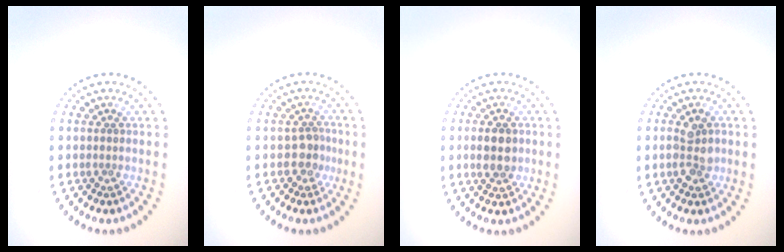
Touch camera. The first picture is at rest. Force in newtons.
{"total": 1.8, "press": 1.5, "slide": 1.0}
{"total": 2.8, "press": 2.8, "slide": 0.1}
{"total": 2.4, "press": 2.4, "slide": 0.1}